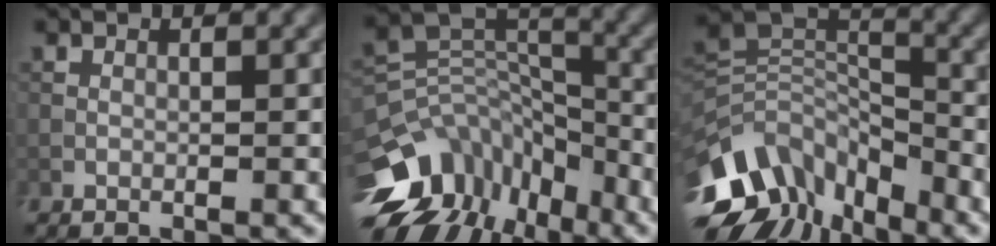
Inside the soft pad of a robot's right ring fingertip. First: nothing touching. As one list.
[{"total": 10.9, "force": [-6.5, 6.7, 5.5], "torque": [-0.105, 0.016, -0.118]}, {"total": 10.8, "force": [-5.9, 6.9, 5.9], "torque": [-0.128, 0.013, -0.125]}]